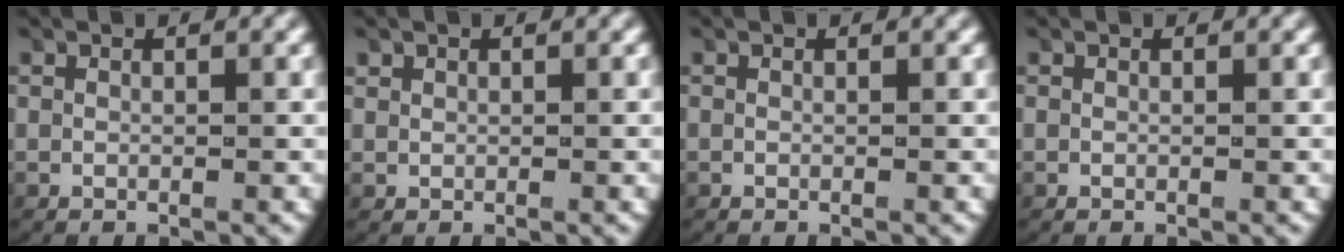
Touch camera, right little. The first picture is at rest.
{"total": 0.7, "force": [0.4, 0.5, 0.2], "torque": [-0.009, -0.003, 0.015]}
{"total": 0.0}
{"total": 0.0}